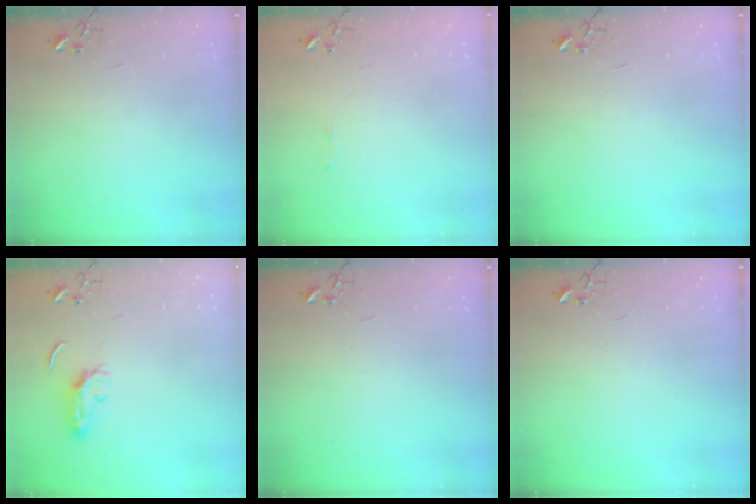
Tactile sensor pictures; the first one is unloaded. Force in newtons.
{"total": 2.8, "press": 2.8, "slide": 0.4}
{"total": 0.0}
{"total": 5.6, "press": 5.6, "slide": 0.5}
{"total": 0.0}
{"total": 0.0}